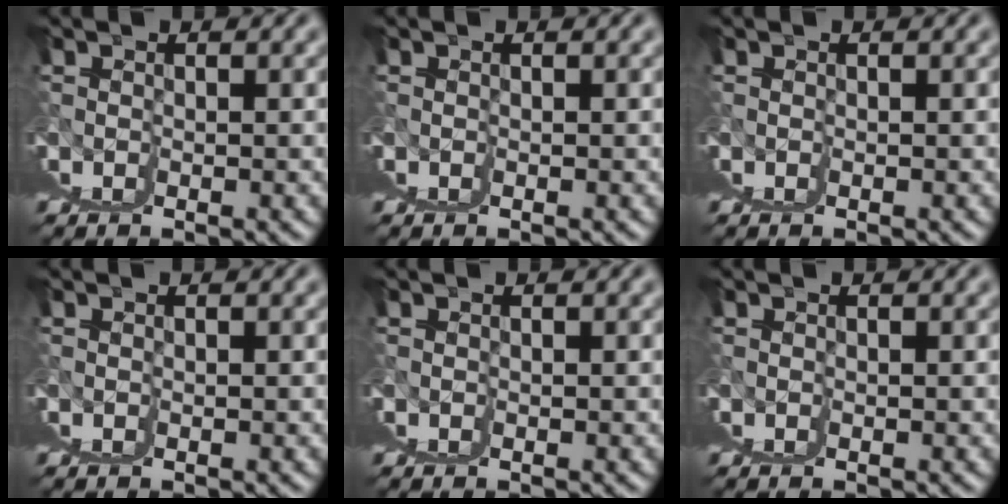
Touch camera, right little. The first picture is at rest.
{"total": 0.0}
{"total": 0.0}
{"total": 0.0}
{"total": 0.0}
{"total": 0.0}